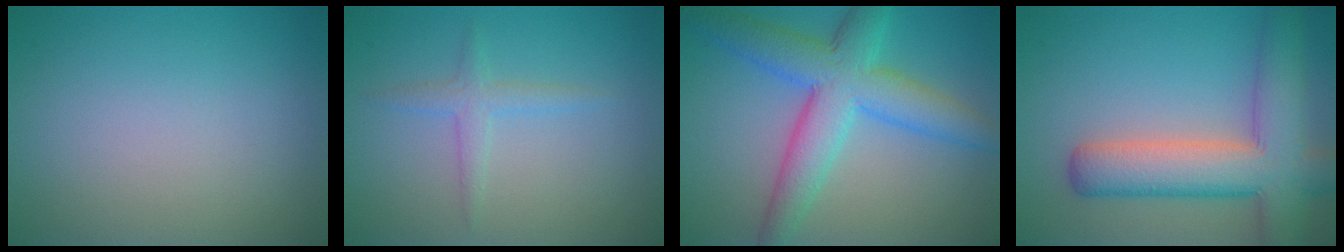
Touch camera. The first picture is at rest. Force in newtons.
{"total": 1.7, "press": 1.7, "slide": 0.1}
{"total": 7.3, "press": 7.3, "slide": 0.2}
{"total": 8.6, "press": 8.6, "slide": 0.5}